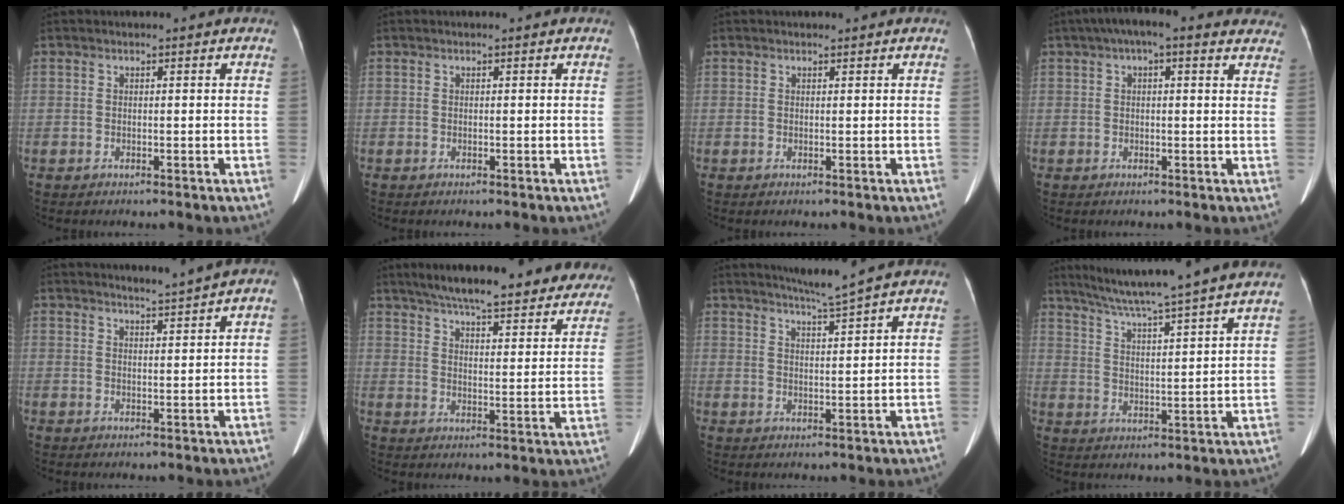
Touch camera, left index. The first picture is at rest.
{"total": 0.0}
{"total": 0.5, "force": [0.5, 0.1, 0.1], "torque": [-0.007, 0.004, 0.010]}
{"total": 11.6, "force": [8.5, 3.4, 7.1], "torque": [-0.089, 0.040, 0.094]}
{"total": 2.2, "force": [1.6, -0.3, 1.5], "torque": [-0.022, 0.005, 0.028]}
{"total": 25.8, "force": [22.2, 4.8, 12.1], "torque": [-0.174, -0.011, 0.272]}
{"total": 4.1, "force": [3.5, -1.8, 1.4], "torque": [-0.027, -0.015, 0.067]}
{"total": 16.1, "force": [13.8, -2.0, 8.1], "torque": [-0.138, -0.005, 0.193]}